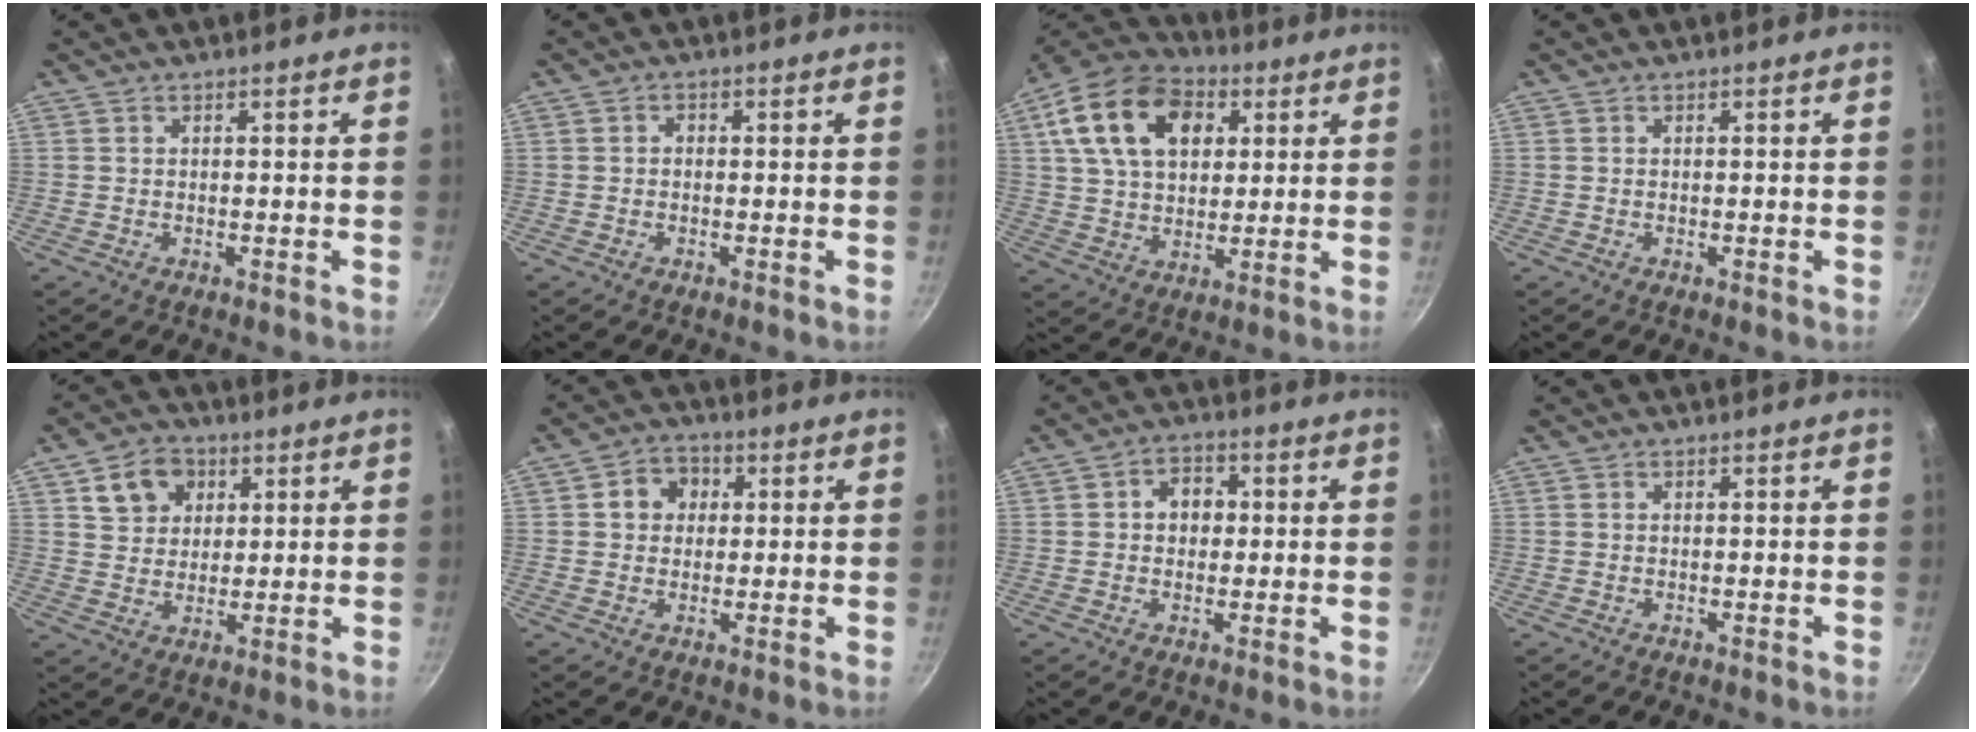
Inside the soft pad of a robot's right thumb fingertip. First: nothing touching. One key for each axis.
{"total": 1.1, "fx": -0.1, "fy": 0.9, "fz": 0.6, "tx": -0.011, "ty": 0.006, "tz": -0.003}
{"total": 18.9, "fx": 6.4, "fy": 12.7, "fz": 12.5, "tx": -0.203, "ty": 0.006, "tz": 0.100}
{"total": 0.0}
{"total": 8.2, "fx": 3.3, "fy": 6.7, "fz": 3.4, "tx": -0.028, "ty": 0.002, "tz": 0.055}
{"total": 5.9, "fx": 1.3, "fy": 5.1, "fz": 2.7, "tx": -0.010, "ty": 0.008, "tz": 0.012}
{"total": 5.4, "fx": 0.6, "fy": 4.4, "fz": 3.1, "tx": -0.019, "ty": 0.010, "tz": 0.002}
{"total": 0.0}